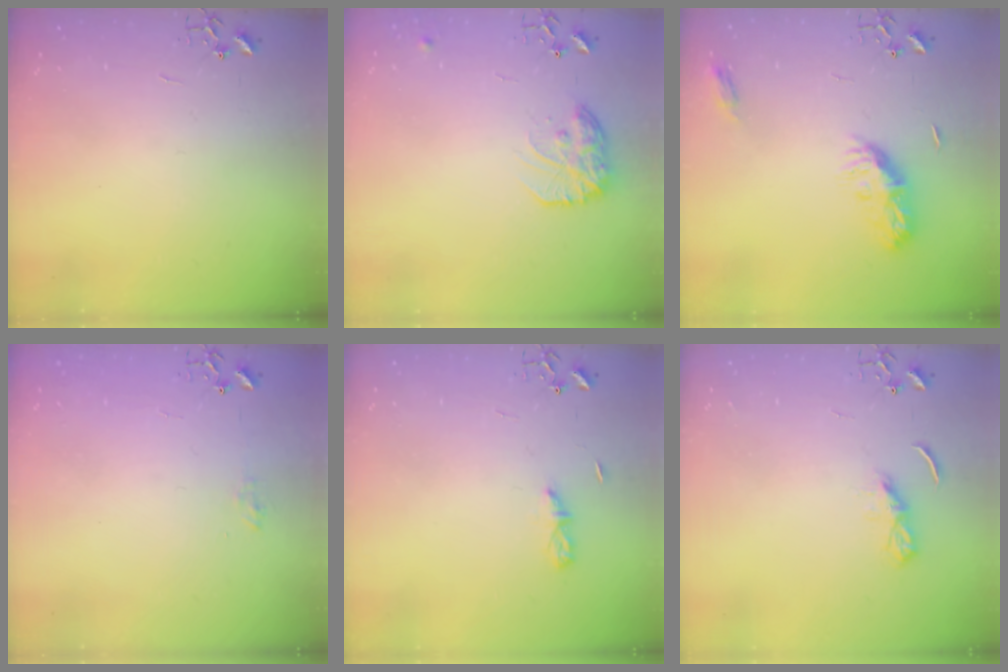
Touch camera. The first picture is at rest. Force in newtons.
{"total": 14.7, "press": 14.7, "slide": 1.0}
{"total": 9.6, "press": 9.6, "slide": 0.1}
{"total": 6.0, "press": 5.9, "slide": 0.8}
{"total": 3.8, "press": 3.7, "slide": 0.4}
{"total": 5.3, "press": 5.3, "slide": 0.6}